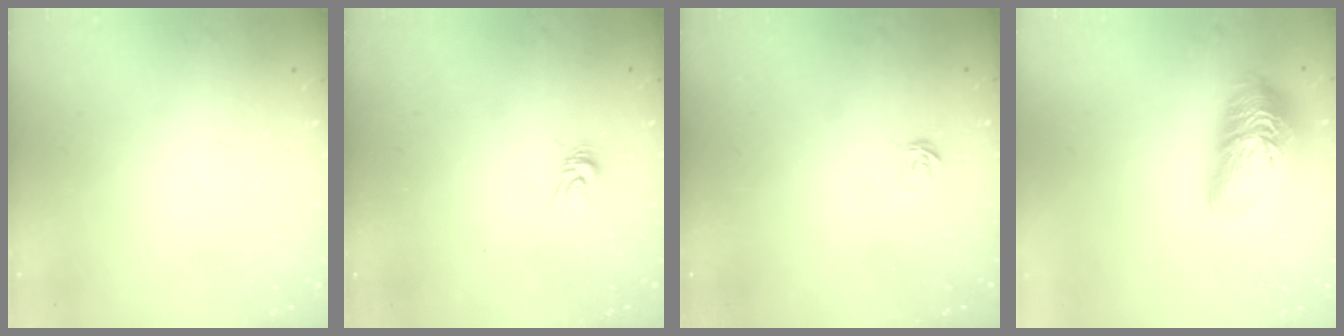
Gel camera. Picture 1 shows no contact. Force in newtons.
{"total": 4.5, "press": 4.5, "slide": 0.2}
{"total": 2.3, "press": 2.3, "slide": 0.2}
{"total": 23.6, "press": 23.6, "slide": 0.9}